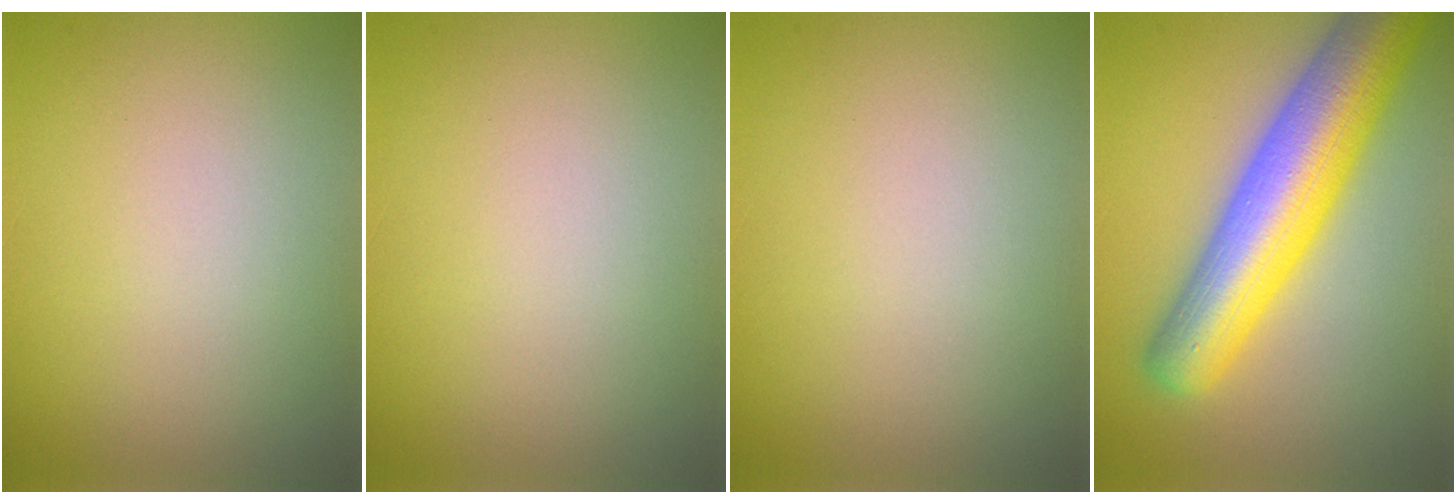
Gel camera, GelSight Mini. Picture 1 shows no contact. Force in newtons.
{"total": 0.0}
{"total": 0.0}
{"total": 10.2, "press": 10.2, "slide": 0.4}